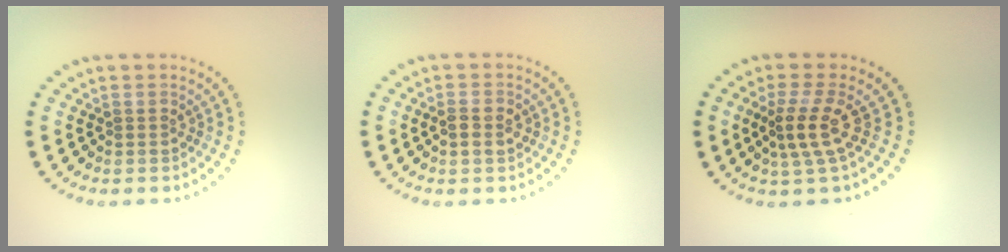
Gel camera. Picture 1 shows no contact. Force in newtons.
{"total": 1.8, "press": 1.8, "slide": 0.1}
{"total": 3.2, "press": 2.4, "slide": 2.1}